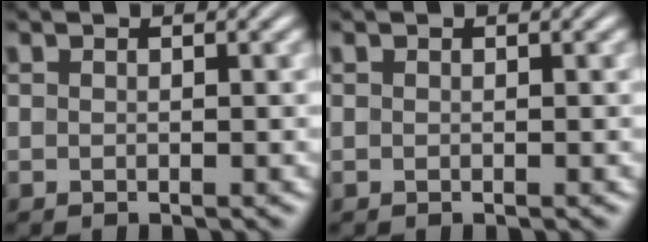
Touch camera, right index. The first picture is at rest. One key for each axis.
{"total": 0.0}